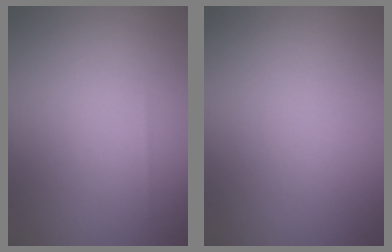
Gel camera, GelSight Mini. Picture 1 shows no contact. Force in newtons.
{"total": 0.0}